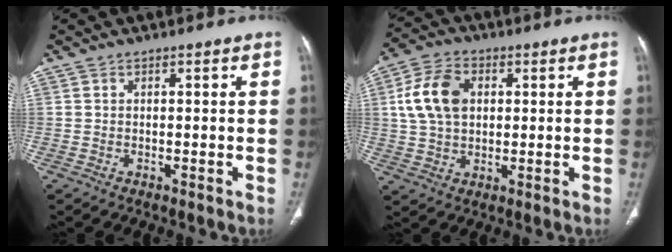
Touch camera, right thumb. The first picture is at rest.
{"total": 10.9, "force": [2.2, 7.5, 7.6], "torque": [-0.140, 0.010, 0.039]}